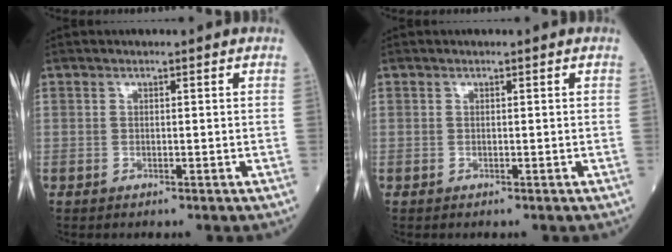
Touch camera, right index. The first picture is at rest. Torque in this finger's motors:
{"motor_torque": [0.02, 0.00, 0.00, 0.00]}